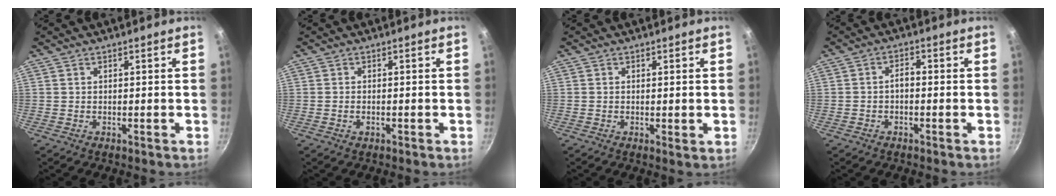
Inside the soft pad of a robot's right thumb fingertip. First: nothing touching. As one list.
[{"total": 1.0, "force": [-0.5, 0.5, 0.8], "torque": [-0.020, 0.004, -0.009]}, {"total": 1.3, "force": [0.0, 0.2, 1.2], "torque": [-0.022, -0.005, -0.001]}, {"total": 2.3, "force": [-0.7, 1.2, 1.8], "torque": [-0.028, 0.016, -0.015]}]